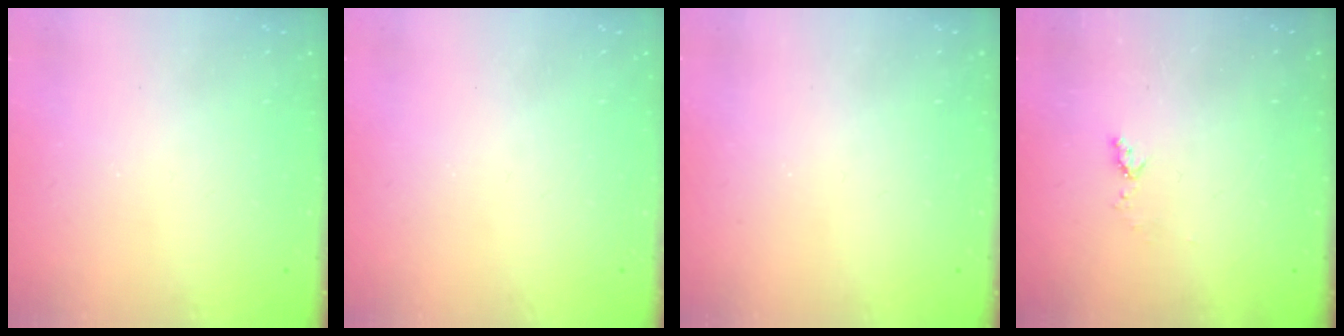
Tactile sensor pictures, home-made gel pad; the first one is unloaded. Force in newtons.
{"total": 0.6, "press": 0.3, "slide": 0.5}
{"total": 0.0}
{"total": 4.8, "press": 4.8, "slide": 0.6}